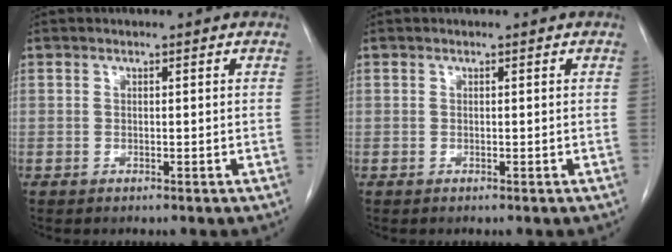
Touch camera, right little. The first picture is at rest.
{"total": 0.0}